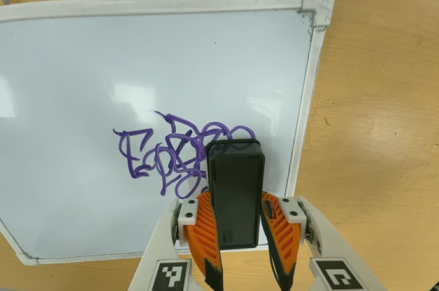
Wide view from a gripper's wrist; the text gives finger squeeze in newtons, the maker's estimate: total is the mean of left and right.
{"total": 12.3, "left": 12.2, "right": 12.4}